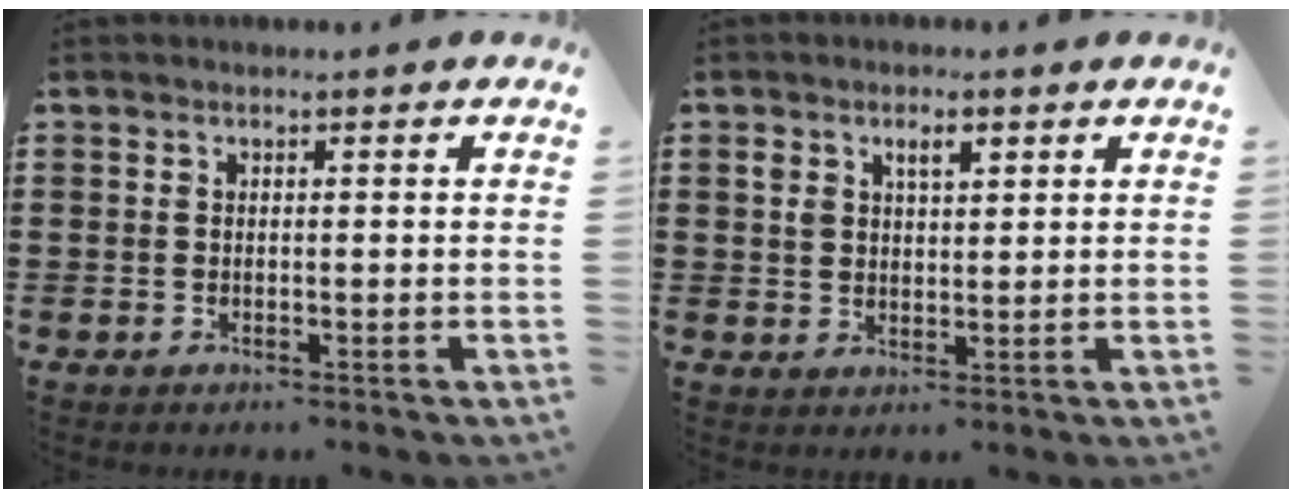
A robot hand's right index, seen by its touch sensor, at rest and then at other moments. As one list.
[{"total": 3.0, "force": [1.5, 1.7, 2.0], "torque": [-0.039, 0.006, 0.024]}]